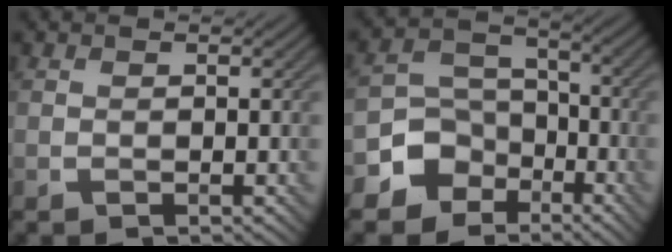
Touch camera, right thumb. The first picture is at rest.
{"total": 7.7, "force": [-4.3, 6.0, 2.2], "torque": [-0.049, -0.010, -0.098]}